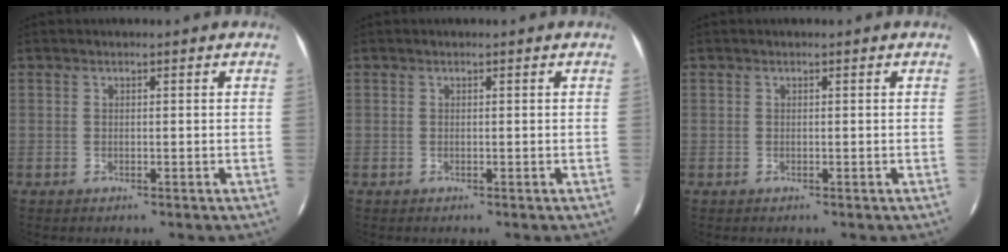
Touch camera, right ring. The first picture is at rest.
{"total": 0.0}
{"total": 0.0}